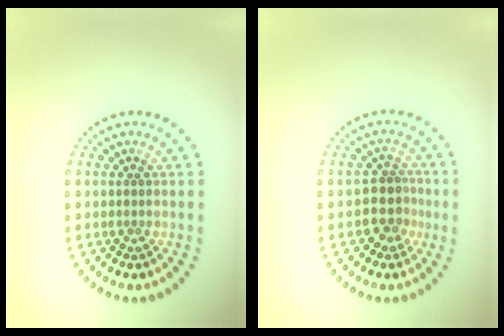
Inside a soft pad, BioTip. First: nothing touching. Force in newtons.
{"total": 2.7, "press": 2.2, "slide": 1.5}